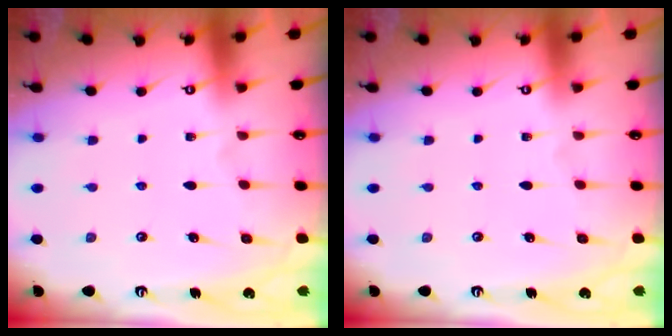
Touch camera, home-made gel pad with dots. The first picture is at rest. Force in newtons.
{"total": 0.0}